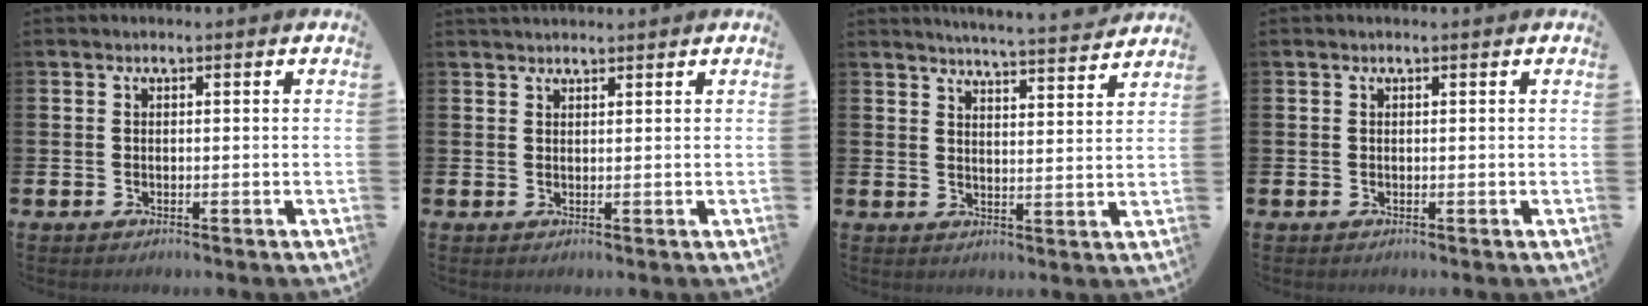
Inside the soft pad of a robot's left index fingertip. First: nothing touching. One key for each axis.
{"total": 1.5, "fx": 1.4, "fy": 0.3, "fz": 0.1, "tx": -0.001, "ty": 0.000, "tz": 0.026}
{"total": 5.1, "fx": 5.0, "fy": -0.5, "fz": 0.3, "tx": -0.018, "ty": -0.037, "tz": 0.087}
{"total": 0.0}